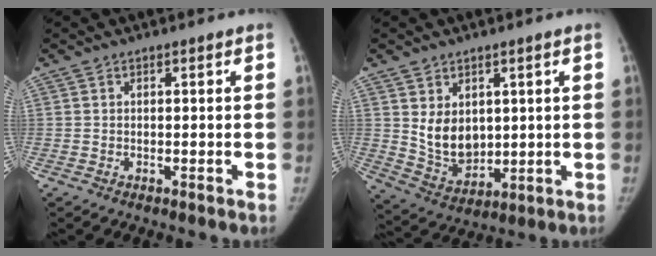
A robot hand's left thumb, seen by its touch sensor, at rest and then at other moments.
{"total": 8.7, "force": [1.9, 6.4, 5.6], "torque": [-0.064, -0.027, 0.058]}